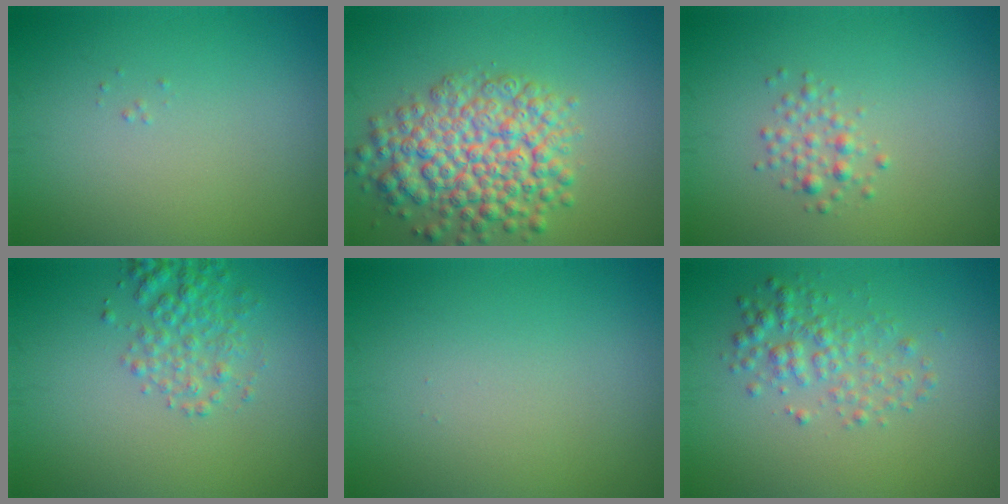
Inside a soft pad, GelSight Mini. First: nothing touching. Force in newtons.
{"total": 7.4, "press": 7.4, "slide": 0.3}
{"total": 1.5, "press": 1.5, "slide": 0.0}
{"total": 2.7, "press": 2.7, "slide": 0.1}
{"total": 0.0}
{"total": 2.6, "press": 2.6, "slide": 0.0}